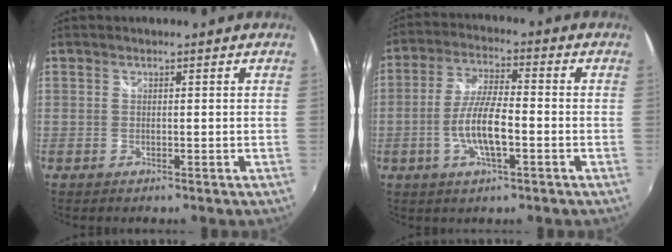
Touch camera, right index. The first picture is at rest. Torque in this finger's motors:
{"motor_torque": [0.39, -0.29, 0.46, 0.15]}